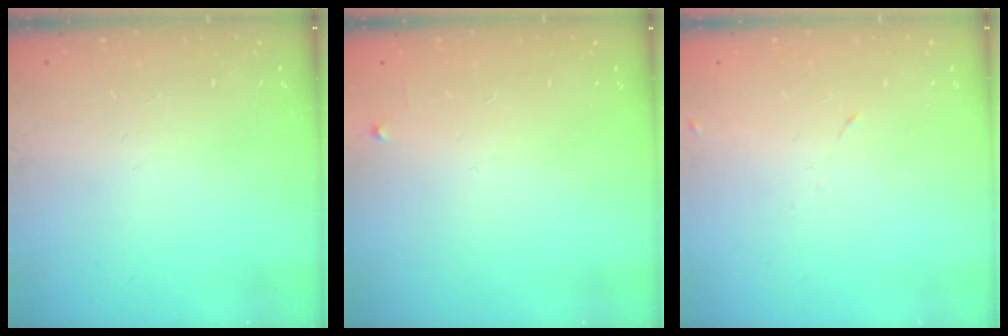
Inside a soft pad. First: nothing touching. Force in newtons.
{"total": 2.4, "press": 2.3, "slide": 0.4}
{"total": 4.3, "press": 4.3, "slide": 0.7}